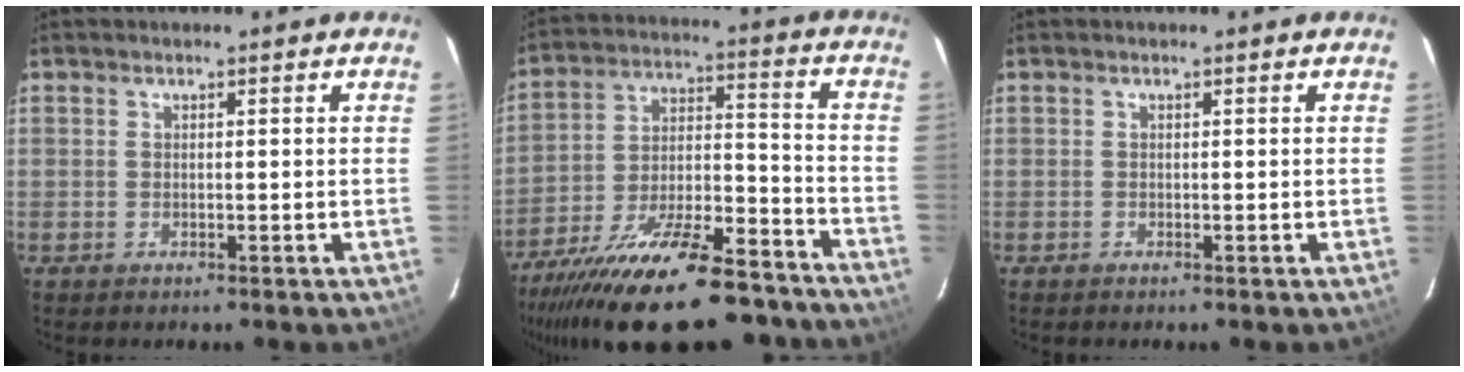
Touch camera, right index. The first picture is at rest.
{"total": 27.6, "force": [-21.7, 8.3, 14.8], "torque": [-0.269, -0.023, -0.319]}
{"total": 0.0}